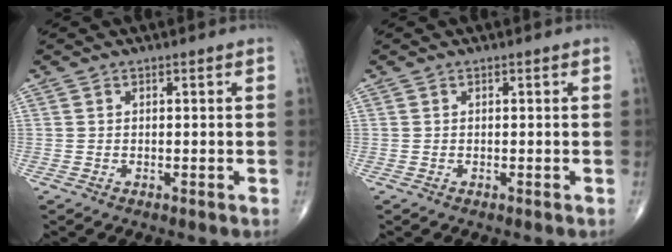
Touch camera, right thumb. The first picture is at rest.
{"total": 0.0}